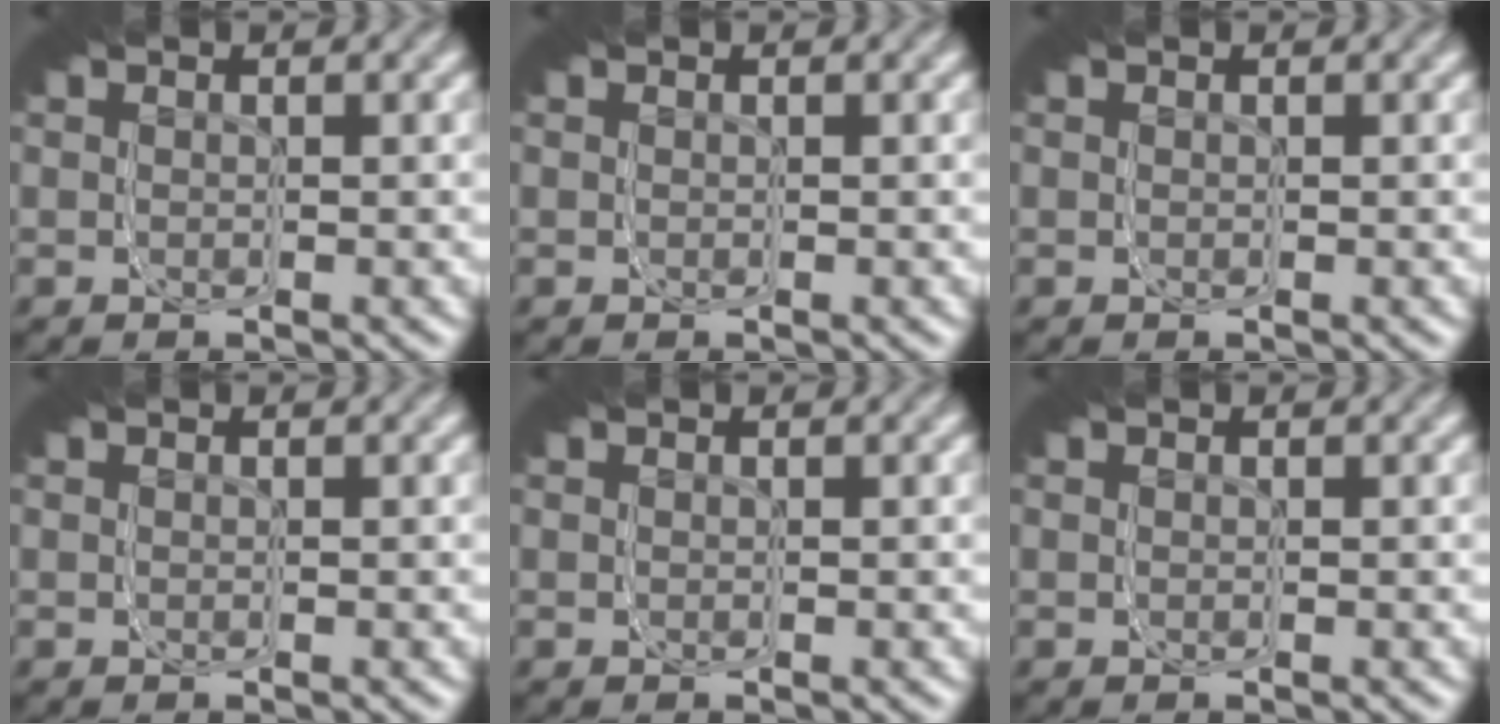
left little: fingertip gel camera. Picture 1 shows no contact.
{"total": 0.0}
{"total": 0.0}
{"total": 0.0}
{"total": 0.0}
{"total": 0.0}